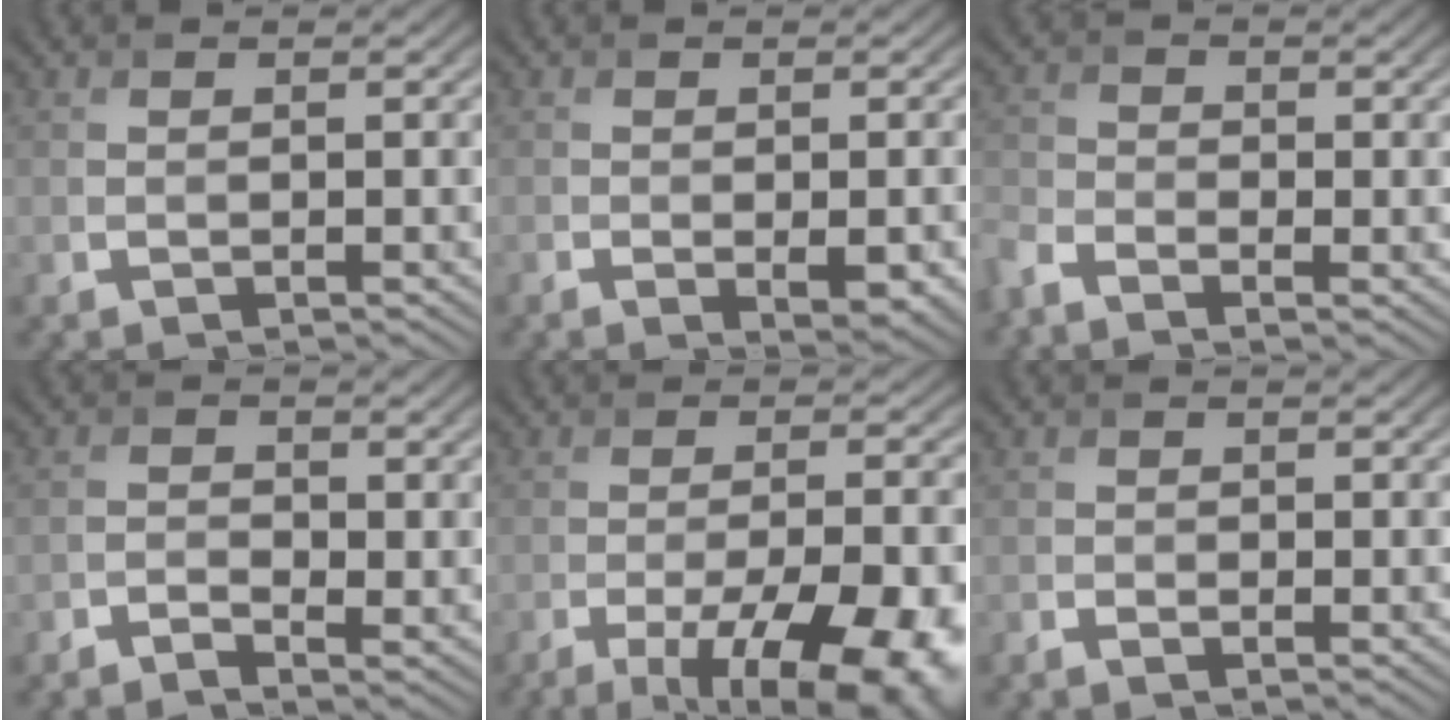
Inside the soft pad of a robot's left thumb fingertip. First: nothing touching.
{"total": 2.9, "force": [-1.2, 1.3, 2.2], "torque": [-0.042, -0.014, -0.014]}
{"total": 4.2, "force": [-2.7, 2.1, 2.4], "torque": [-0.064, -0.009, -0.069]}
{"total": 2.2, "force": [-1.2, 1.1, 1.4], "torque": [-0.030, -0.004, -0.024]}
{"total": 15.8, "force": [-9.1, 5.3, 11.8], "torque": [-0.152, -0.019, -0.114]}
{"total": 1.0, "force": [-0.4, 0.7, 0.6], "torque": [-0.018, -0.003, -0.005]}